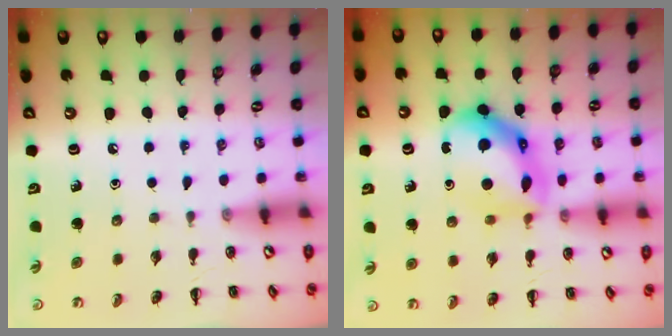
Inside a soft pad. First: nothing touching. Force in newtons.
{"total": 13.7, "press": 13.7, "slide": 0.8}